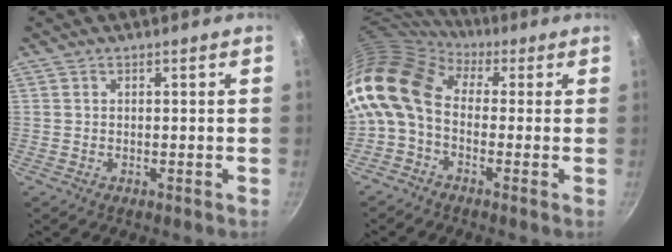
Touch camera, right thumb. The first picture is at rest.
{"total": 13.9, "force": [0.7, 9.8, 9.8], "torque": [-0.193, 0.026, -0.011]}